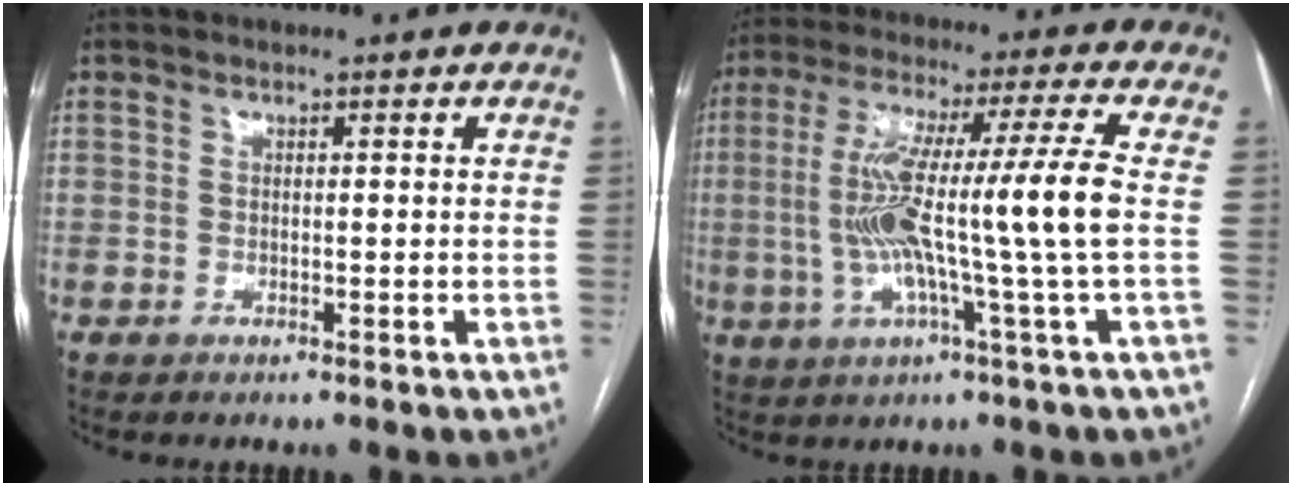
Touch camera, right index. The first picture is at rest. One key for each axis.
{"total": 14.8, "fx": -0.9, "fy": -1.6, "fz": 14.7, "tx": -0.277, "ty": 0.011, "tz": -0.022}